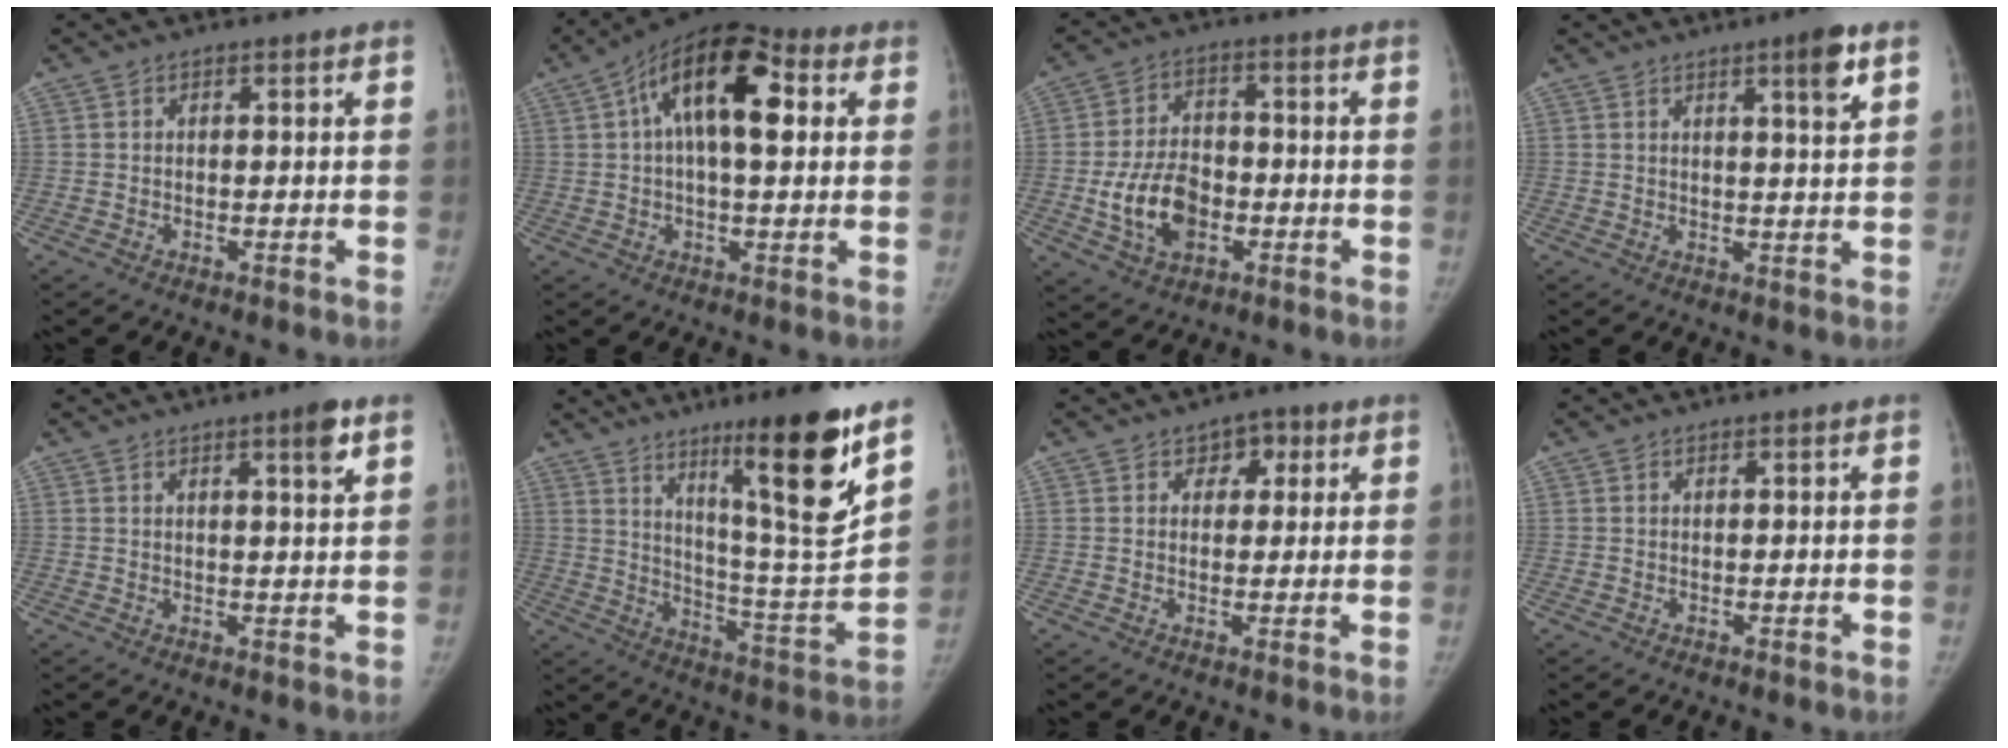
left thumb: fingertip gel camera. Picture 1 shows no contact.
{"total": 16.4, "force": [4.3, 7.6, 13.9], "torque": [-0.212, 0.022, 0.057]}
{"total": 10.8, "force": [-2.8, 7.3, 7.5], "torque": [-0.125, 0.017, -0.046]}
{"total": 5.2, "force": [2.8, 0.4, 4.4], "torque": [-0.058, -0.017, 0.041]}
{"total": 3.9, "force": [2.2, 0.3, 3.2], "torque": [-0.044, -0.014, 0.033]}
{"total": 19.8, "force": [11.6, 1.8, 15.9], "torque": [-0.214, -0.076, 0.191]}
{"total": 4.1, "force": [1.7, 3.0, 2.2], "torque": [0.002, -0.002, 0.019]}
{"total": 0.0}